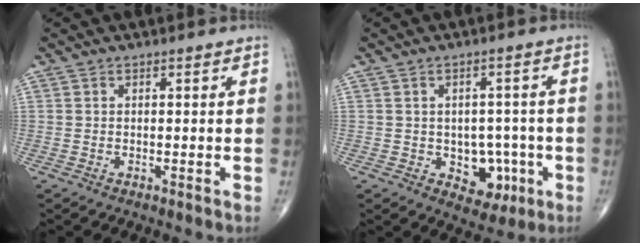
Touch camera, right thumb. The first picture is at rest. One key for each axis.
{"total": 7.1, "fx": -1.9, "fy": 5.4, "fz": 4.3, "tx": -0.015, "ty": 0.015, "tz": -0.016}